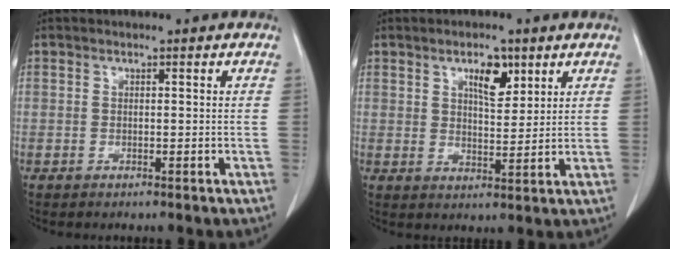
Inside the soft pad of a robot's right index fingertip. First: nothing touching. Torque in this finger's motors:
{"motor_torque": [0.23, 0.27, 0.09, 0.08]}